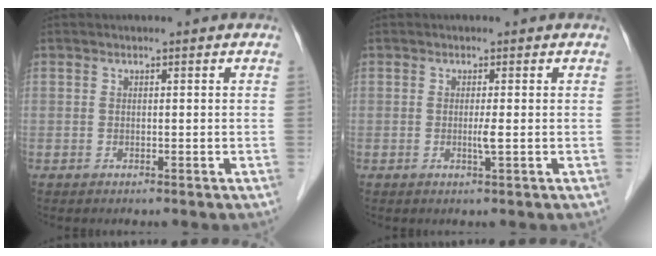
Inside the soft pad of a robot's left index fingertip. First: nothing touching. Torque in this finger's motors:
{"motor_torque": [0.00, 0.22, -0.03, 0.01]}